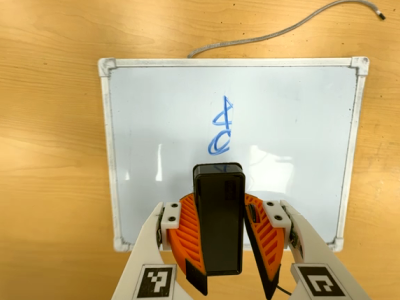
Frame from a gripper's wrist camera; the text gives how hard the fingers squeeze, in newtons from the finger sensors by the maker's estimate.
{"total": 9.3, "left": 9.3, "right": 9.3}